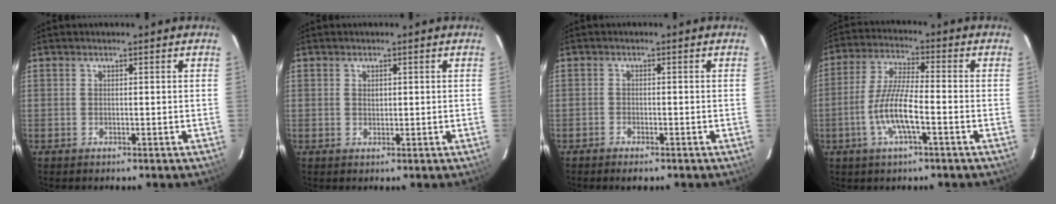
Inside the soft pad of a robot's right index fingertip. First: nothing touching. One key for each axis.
{"total": 1.2, "fx": 0.3, "fy": 1.0, "fz": 0.7, "tx": -0.012, "ty": 0.003, "tz": 0.005}
{"total": 2.3, "fx": -1.8, "fy": 0.9, "fz": 1.1, "tx": -0.032, "ty": -0.002, "tz": -0.034}
{"total": 9.5, "fx": -3.4, "fy": 1.8, "fz": 8.7, "tx": -0.179, "ty": -0.003, "tz": -0.067}